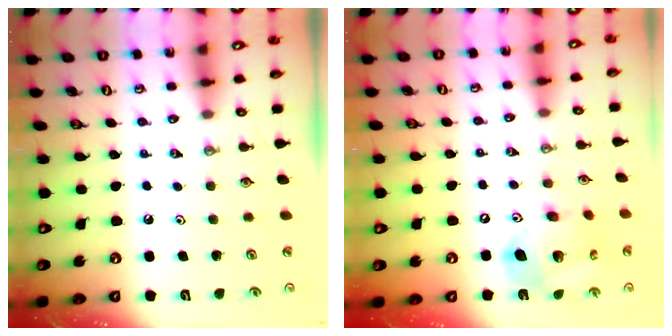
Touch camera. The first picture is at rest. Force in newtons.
{"total": 16.3, "press": 16.1, "slide": 2.5}